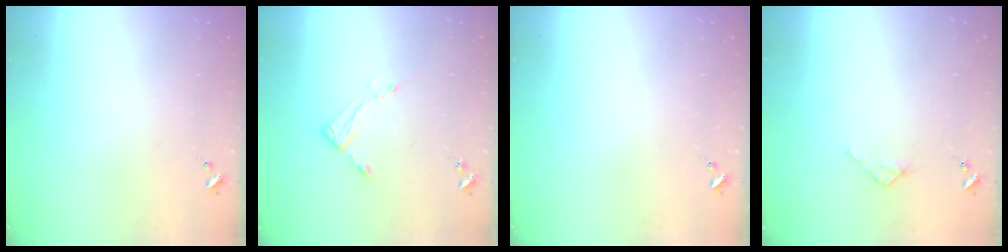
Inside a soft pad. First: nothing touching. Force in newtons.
{"total": 3.6, "press": 3.5, "slide": 0.4}
{"total": 0.0}
{"total": 2.4, "press": 2.3, "slide": 0.3}